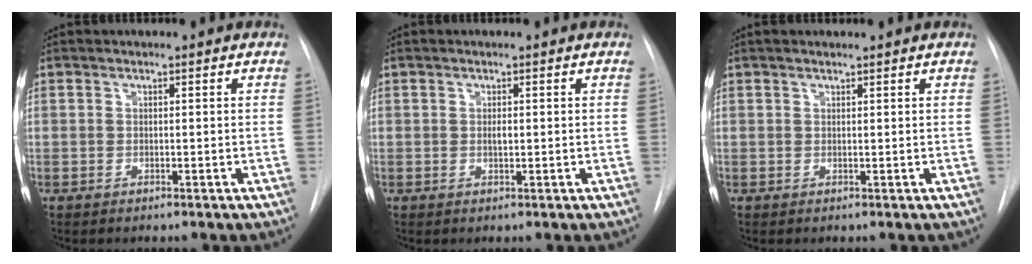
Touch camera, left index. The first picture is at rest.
{"total": 0.8, "force": [0.1, 0.3, 0.7], "torque": [-0.014, -0.003, 0.001]}
{"total": 1.3, "force": [1.2, 0.2, 0.5], "torque": [-0.009, 0.015, 0.019]}